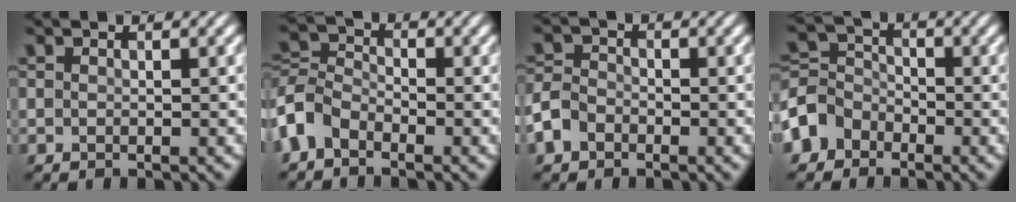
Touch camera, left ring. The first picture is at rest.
{"total": 3.8, "force": [-2.3, 2.3, 2.0], "torque": [-0.043, 0.007, -0.061]}
{"total": 2.7, "force": [-1.5, 2.0, 1.2], "torque": [-0.026, 0.004, -0.041]}
{"total": 3.8, "force": [-2.3, 2.8, 0.8], "torque": [-0.014, 0.009, -0.059]}